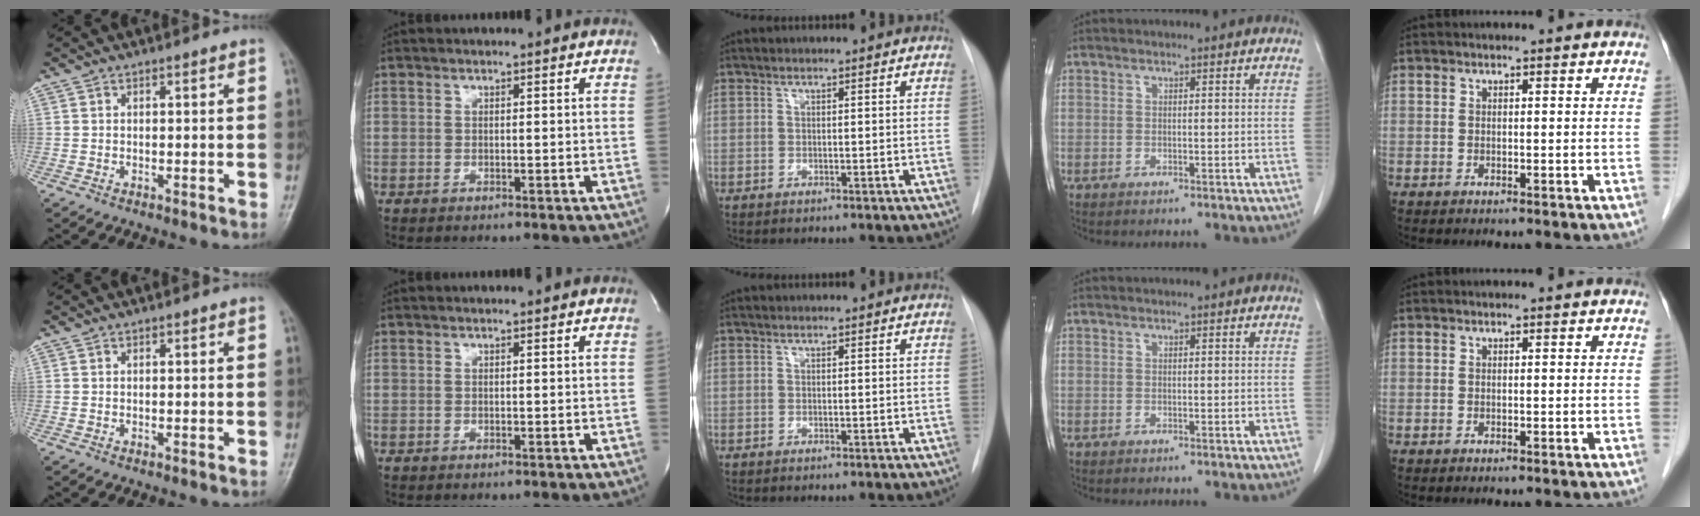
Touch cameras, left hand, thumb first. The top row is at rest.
{}